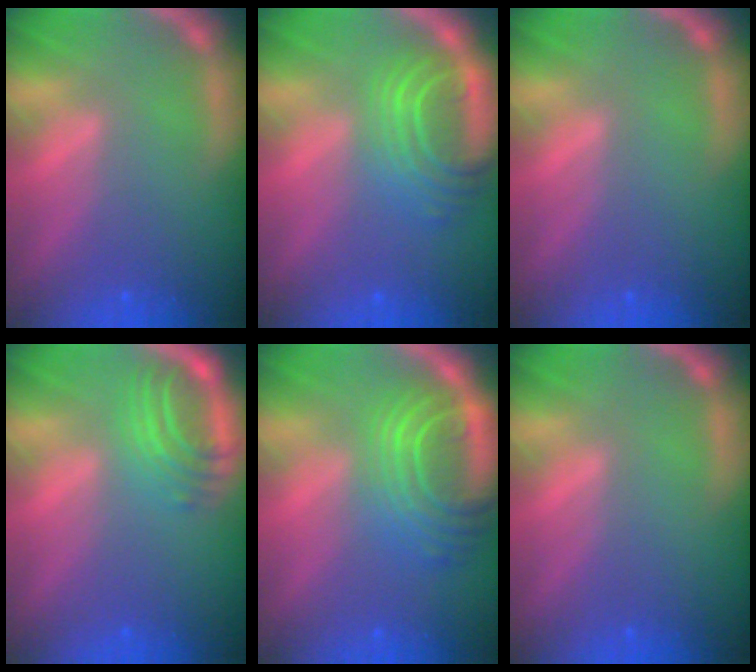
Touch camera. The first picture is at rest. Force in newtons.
{"total": 7.0}
{"total": 0.0}
{"total": 4.5}
{"total": 9.0}
{"total": 0.0}